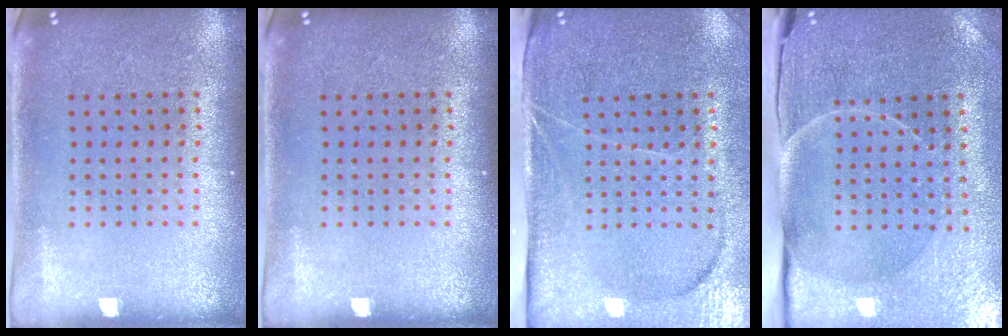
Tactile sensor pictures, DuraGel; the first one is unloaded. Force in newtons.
{"total": 0.0}
{"total": 4.0, "press": 3.4, "slide": 2.2}
{"total": 3.7, "press": 3.6, "slide": 1.1}